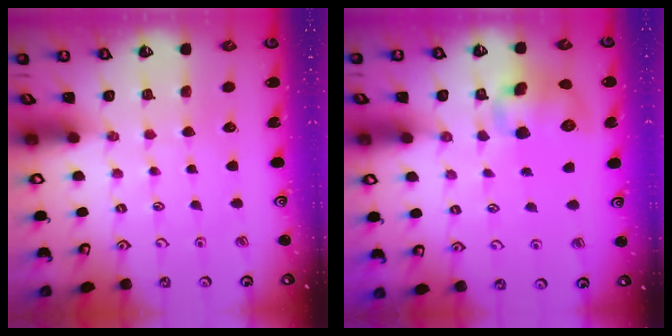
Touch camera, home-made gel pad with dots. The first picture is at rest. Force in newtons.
{"total": 9.9, "press": 9.8, "slide": 1.9}